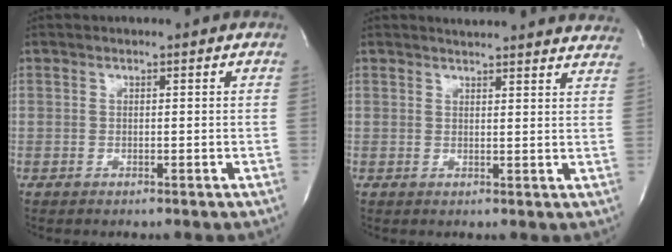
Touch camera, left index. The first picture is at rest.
{"total": 18.7, "force": [17.8, 1.8, 5.6], "torque": [-0.076, -0.054, 0.192]}